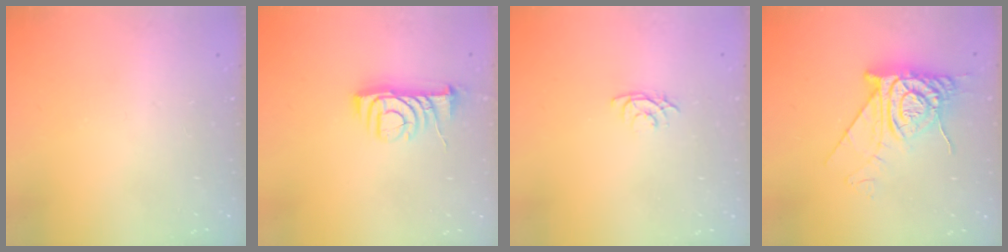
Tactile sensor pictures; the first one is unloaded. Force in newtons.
{"total": 8.2, "press": 8.2, "slide": 0.6}
{"total": 3.0, "press": 3.0, "slide": 0.5}
{"total": 14.4, "press": 14.4, "slide": 1.3}